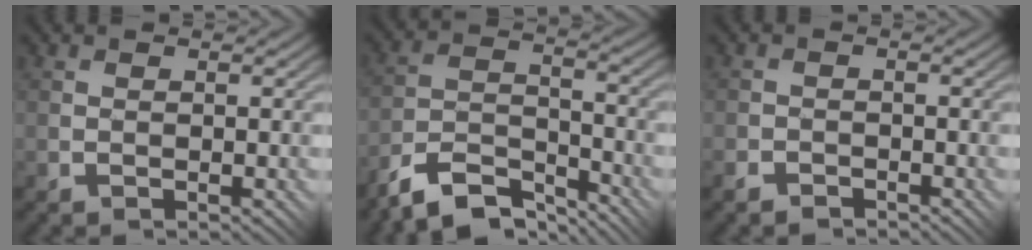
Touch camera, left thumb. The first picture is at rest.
{"total": 9.0, "force": [-7.6, 2.8, 4.1], "torque": [-0.068, 0.005, -0.146]}
{"total": 1.8, "force": [-1.6, 0.7, 0.3], "torque": [-0.003, 0.003, -0.035]}